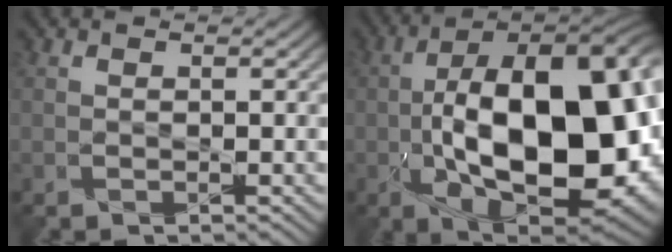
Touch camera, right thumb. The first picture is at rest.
{"total": 20.8, "force": [-2.6, 10.4, 17.8], "torque": [-0.291, -0.012, -0.047]}